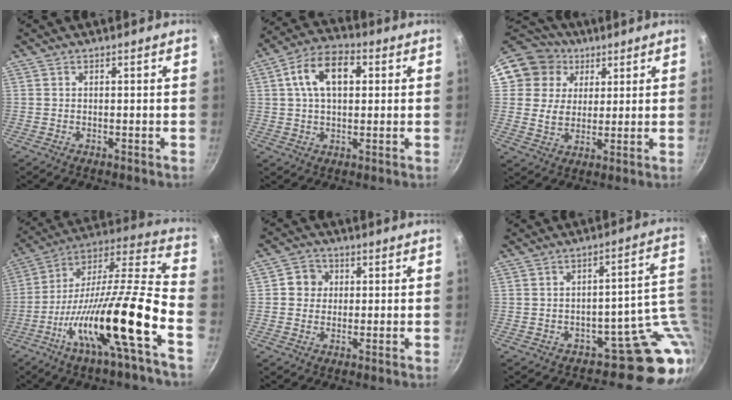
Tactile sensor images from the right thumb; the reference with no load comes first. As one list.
[{"total": 11.6, "force": [2.8, 7.0, 8.9], "torque": [-0.131, 0.020, 0.036]}, {"total": 12.3, "force": [5.5, 10.4, 3.3], "torque": [-0.031, 0.002, 0.088]}, {"total": 23.3, "force": [-9.9, 2.8, 20.9], "torque": [-0.324, 0.044, -0.181]}, {"total": 4.3, "force": [0.6, 4.1, 1.3], "torque": [0.008, 0.005, 0.001]}, {"total": 11.4, "force": [-1.8, 8.0, 7.9], "torque": [-0.025, 0.030, -0.023]}]